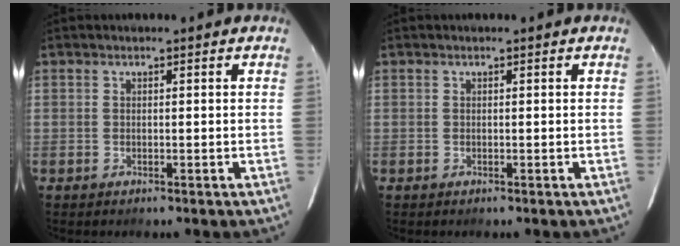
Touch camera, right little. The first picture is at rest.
{"total": 0.0}